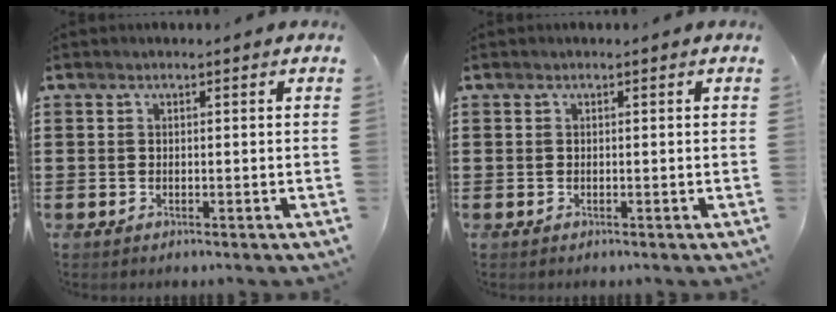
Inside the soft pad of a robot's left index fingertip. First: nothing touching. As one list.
[{"total": 0.0}]